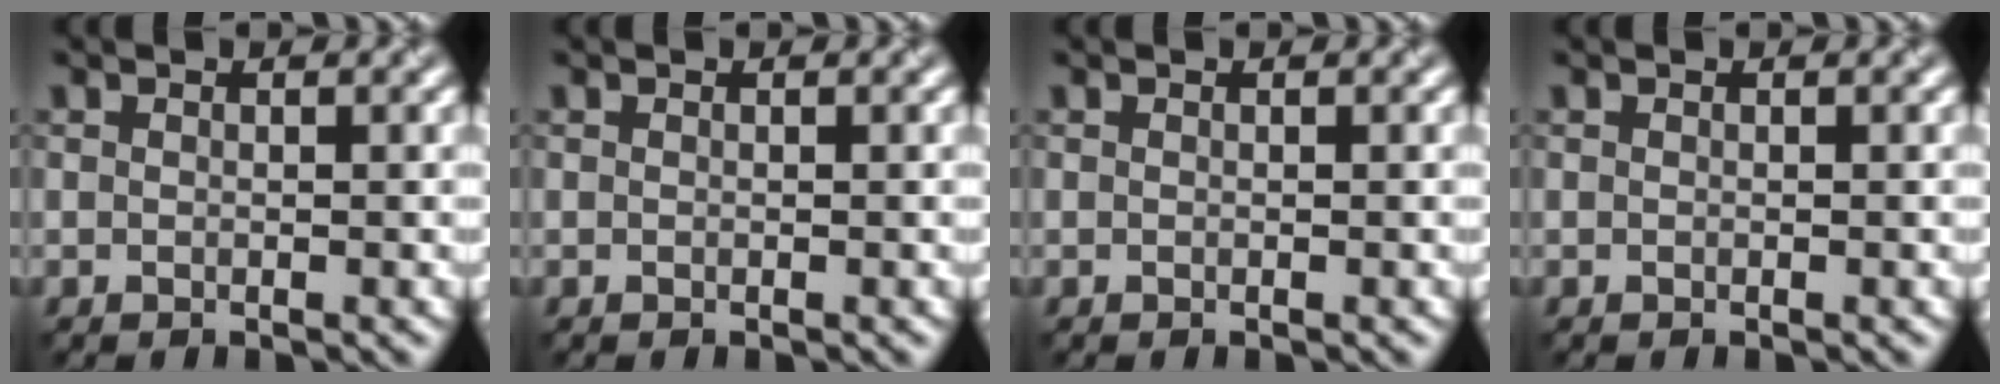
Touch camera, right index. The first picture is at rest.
{"total": 0.0}
{"total": 0.0}
{"total": 0.0}